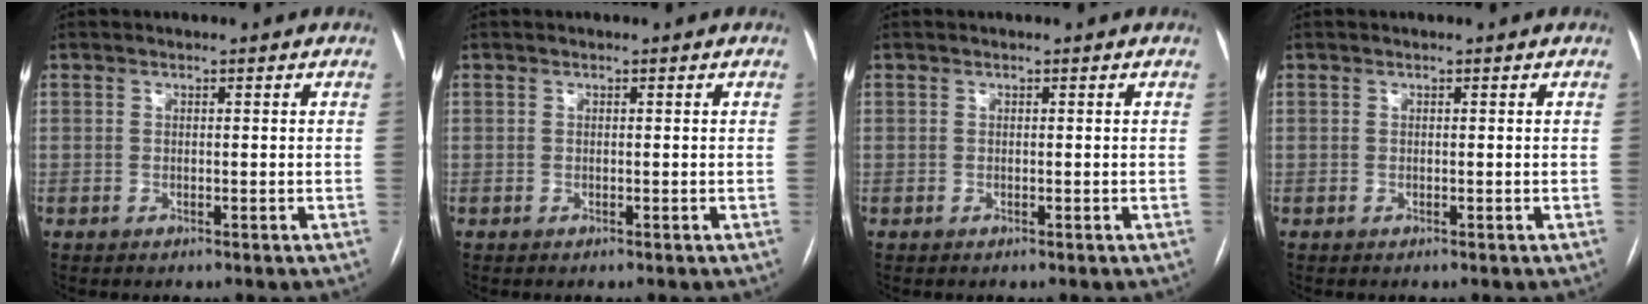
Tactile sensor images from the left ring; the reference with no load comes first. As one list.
[{"total": 0.0}, {"total": 0.0}, {"total": 0.0}]